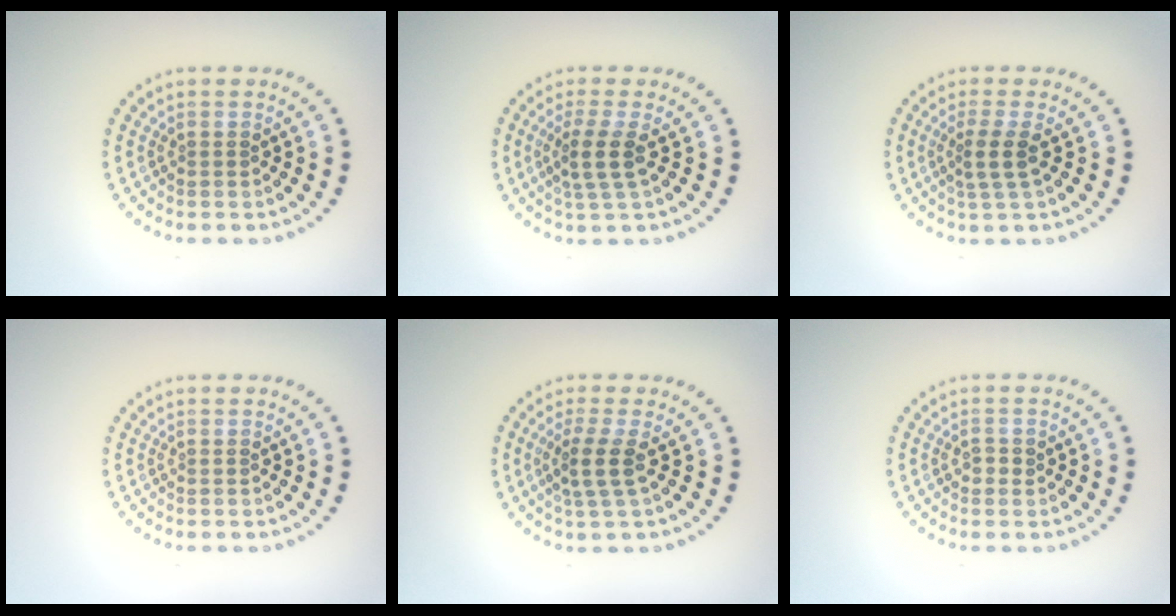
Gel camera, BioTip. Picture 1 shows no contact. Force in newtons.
{"total": 2.6, "press": 2.1, "slide": 1.6}
{"total": 2.2, "press": 1.7, "slide": 1.3}
{"total": 0.0}
{"total": 2.5, "press": 2.0, "slide": 1.6}
{"total": 1.1, "press": 1.0, "slide": 0.4}